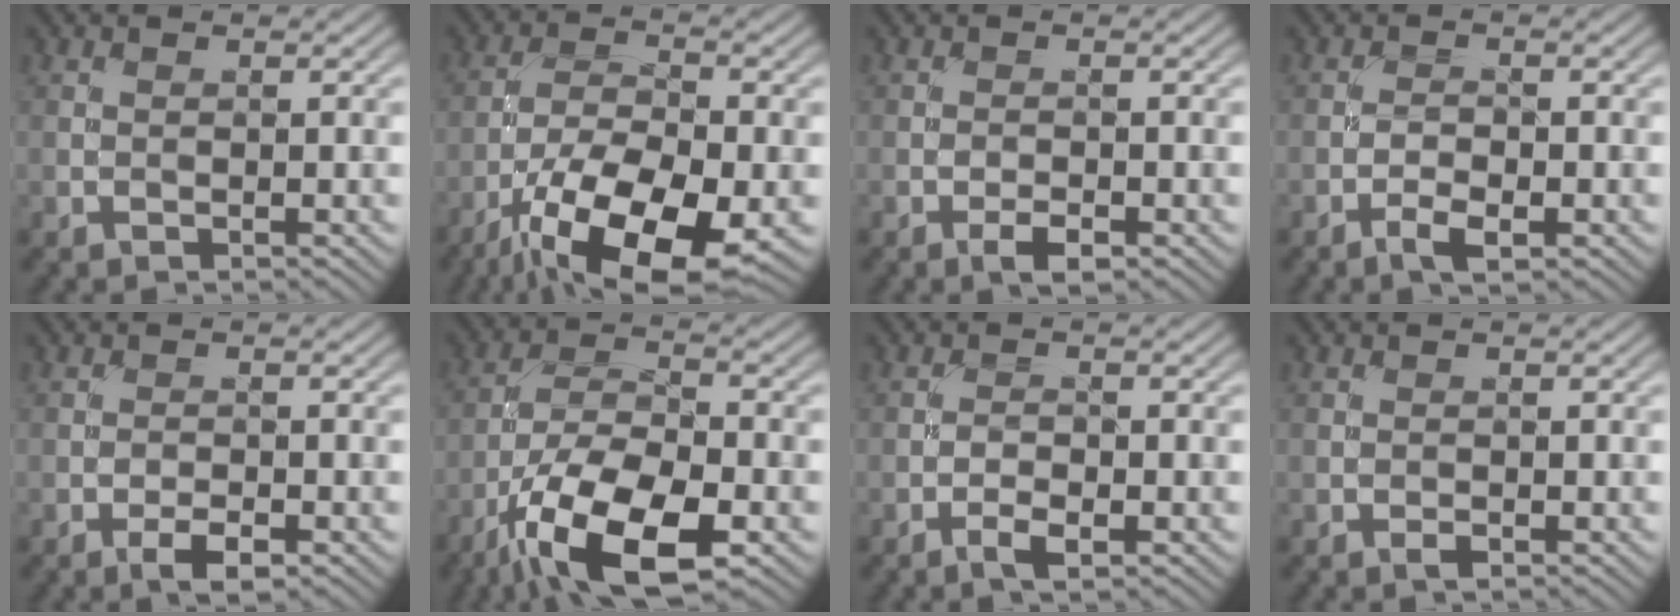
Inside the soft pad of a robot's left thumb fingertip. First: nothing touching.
{"total": 14.2, "force": [-7.9, 5.4, 10.6], "torque": [-0.203, -0.018, -0.141]}
{"total": 2.1, "force": [-1.2, 0.7, 1.6], "torque": [-0.026, 0.002, -0.025]}
{"total": 2.6, "force": [-1.5, 0.7, 1.9], "torque": [-0.038, 0.002, -0.033]}
{"total": 2.7, "force": [-1.5, 0.9, 2.0], "torque": [-0.034, 0.001, -0.030]}
{"total": 13.7, "force": [-7.5, 5.3, 10.2], "torque": [-0.200, -0.013, -0.148]}
{"total": 2.2, "force": [-1.3, 0.6, 1.7], "torque": [-0.033, 0.002, -0.029]}
{"total": 0.8, "force": [-0.4, 0.3, 0.5], "torque": [-0.008, 0.001, -0.010]}